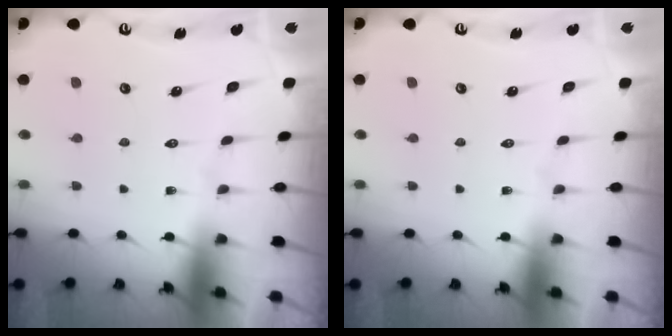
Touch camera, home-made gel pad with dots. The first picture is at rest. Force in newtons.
{"total": 0.0}